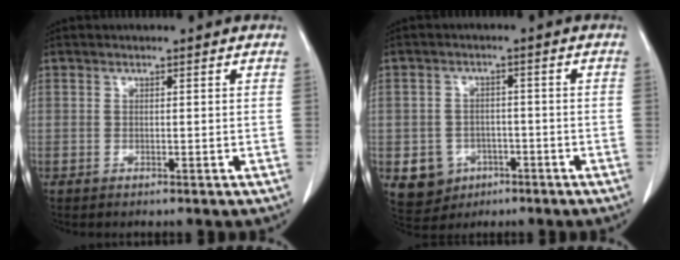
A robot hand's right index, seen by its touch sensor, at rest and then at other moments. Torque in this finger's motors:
{"motor_torque": [-0.08, -0.05, -0.62, -0.21]}